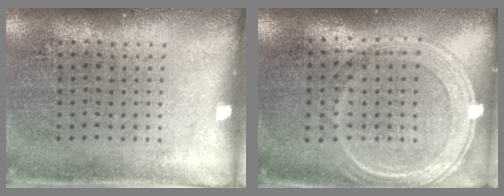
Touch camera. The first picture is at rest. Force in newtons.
{"total": 1.3, "press": 1.2, "slide": 0.4}